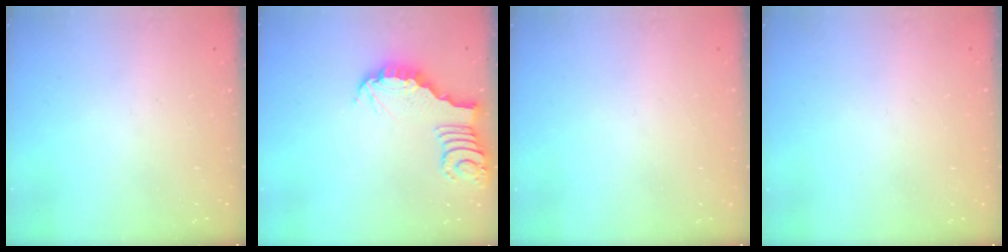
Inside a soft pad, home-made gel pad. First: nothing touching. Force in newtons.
{"total": 3.5, "press": 3.5, "slide": 0.4}
{"total": 0.0}
{"total": 0.0}